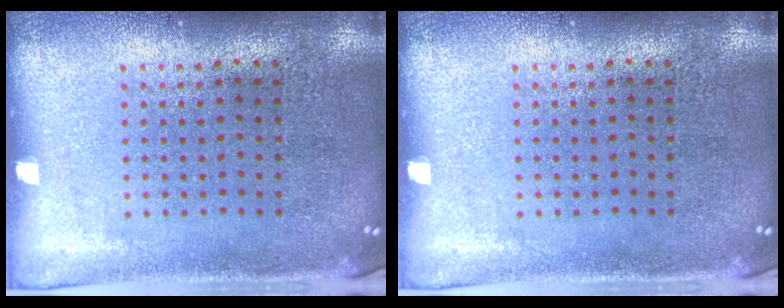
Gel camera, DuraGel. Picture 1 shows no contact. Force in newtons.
{"total": 0.0}